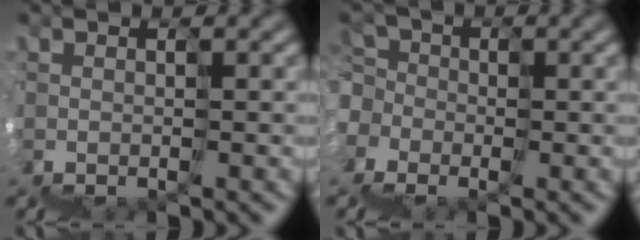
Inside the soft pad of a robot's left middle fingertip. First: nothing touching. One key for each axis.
{"total": 4.3, "fx": -2.5, "fy": 3.3, "fz": -1.4, "tx": 0.007, "ty": 0.015, "tz": -0.055}